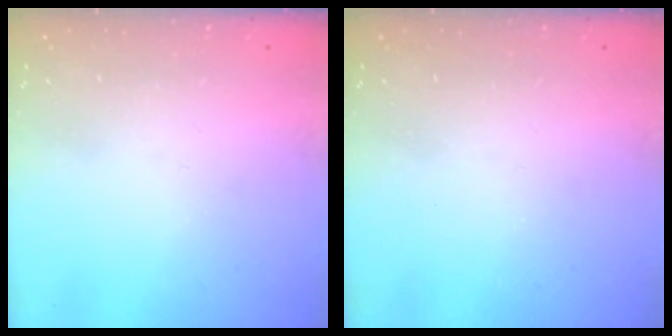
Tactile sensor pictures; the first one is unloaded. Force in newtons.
{"total": 0.0}